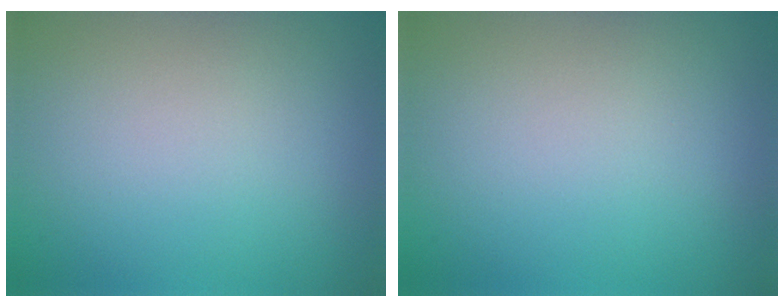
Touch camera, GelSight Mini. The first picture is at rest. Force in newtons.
{"total": 0.0}